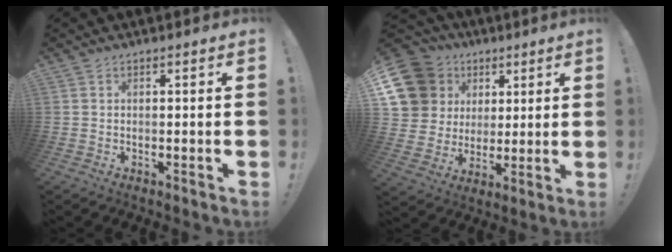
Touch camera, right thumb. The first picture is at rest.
{"total": 17.2, "force": [6.6, 14.3, 6.9], "torque": [-0.113, -0.022, 0.149]}